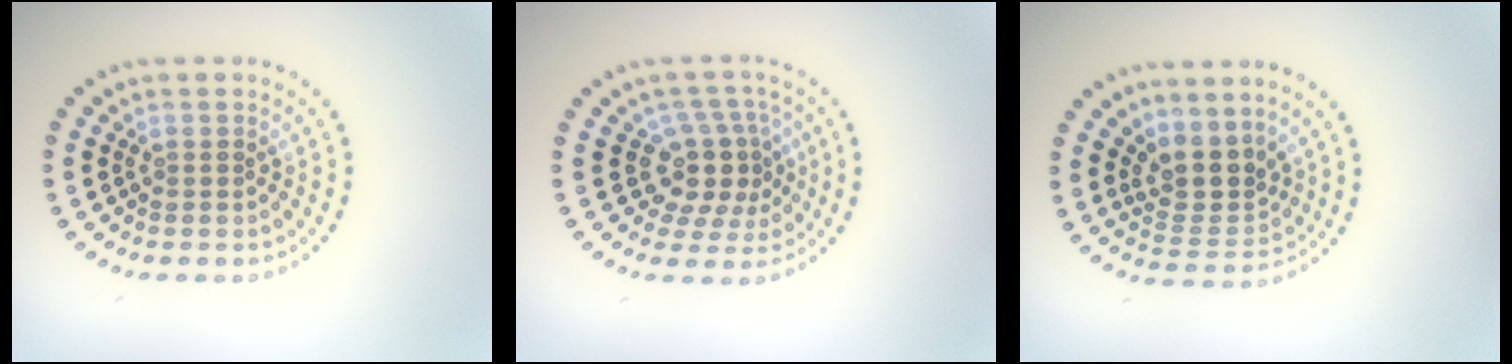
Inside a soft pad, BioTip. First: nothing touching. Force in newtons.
{"total": 3.9, "press": 3.2, "slide": 2.3}
{"total": 3.2, "press": 2.4, "slide": 2.1}